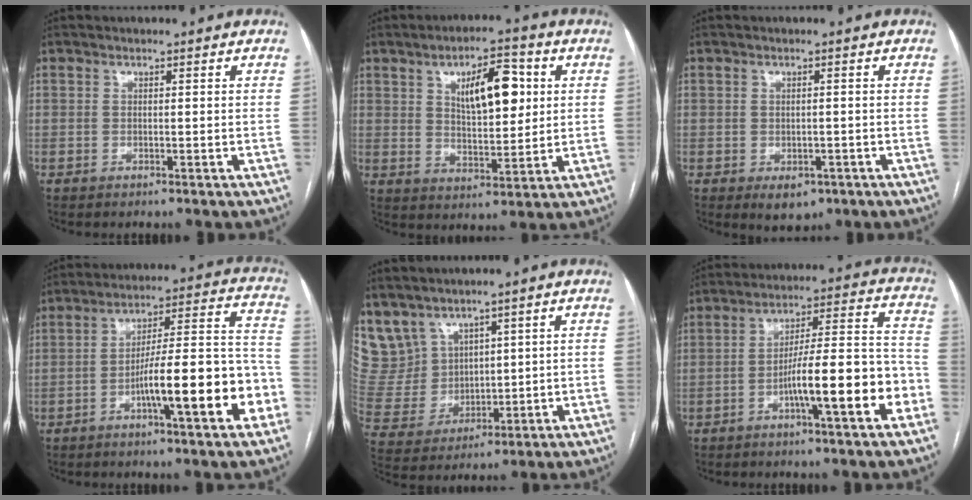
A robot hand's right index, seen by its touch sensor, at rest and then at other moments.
{"total": 10.5, "force": [3.3, 4.0, 9.1], "torque": [-0.143, 0.011, 0.058]}
{"total": 3.7, "force": [-1.8, 2.5, 2.1], "torque": [-0.021, -0.001, -0.012]}
{"total": 16.7, "force": [-6.1, 2.2, 15.4], "torque": [-0.214, 0.023, -0.089]}
{"total": 9.6, "force": [6.7, 6.6, 2.0], "torque": [-0.067, 0.027, 0.164]}
{"total": 13.9, "force": [-5.3, 1.3, 12.8], "torque": [-0.194, 0.019, -0.079]}